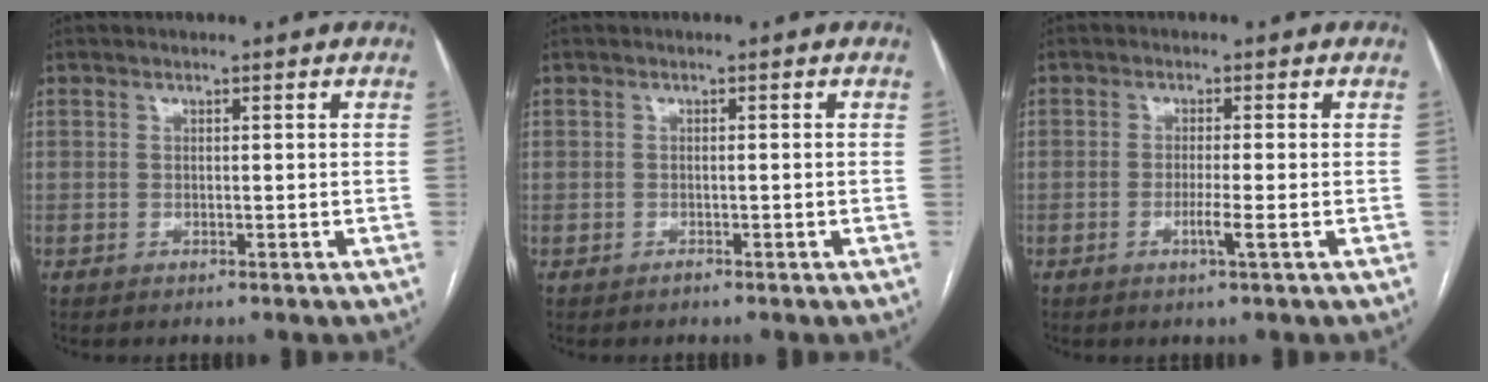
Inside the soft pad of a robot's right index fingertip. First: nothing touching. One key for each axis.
{"total": 0.5, "fx": -0.4, "fy": 0.3, "fz": 0.0, "tx": 0.001, "ty": 0.001, "tz": -0.009}
{"total": 2.5, "fx": -0.9, "fy": -0.5, "fz": 2.3, "tx": -0.045, "ty": -0.005, "tz": -0.017}